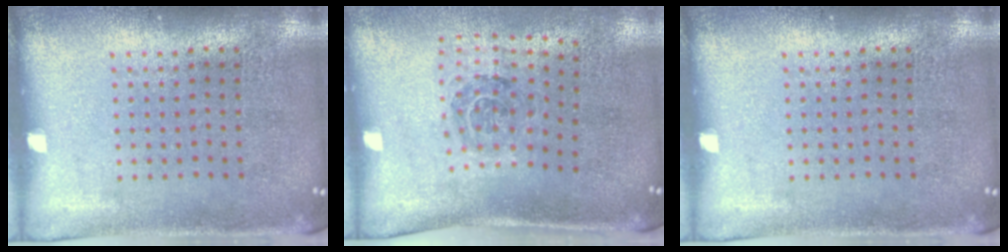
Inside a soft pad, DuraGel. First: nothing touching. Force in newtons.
{"total": 1.3, "press": 1.1, "slide": 0.7}
{"total": 0.0}